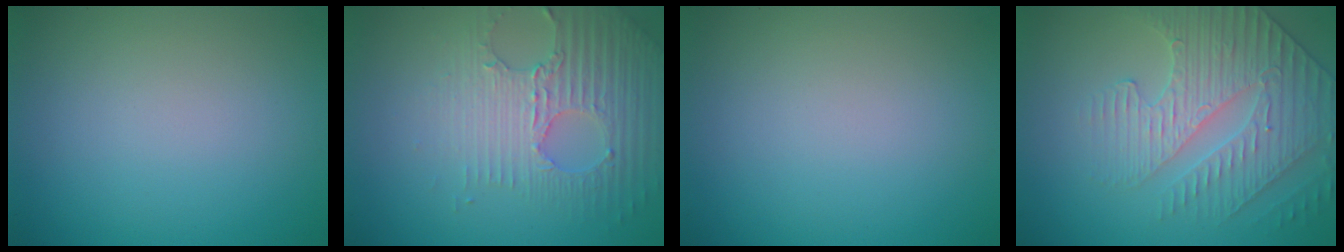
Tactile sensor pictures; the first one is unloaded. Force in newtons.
{"total": 4.3, "press": 4.0, "slide": 1.5}
{"total": 0.0}
{"total": 4.2, "press": 4.1, "slide": 0.6}